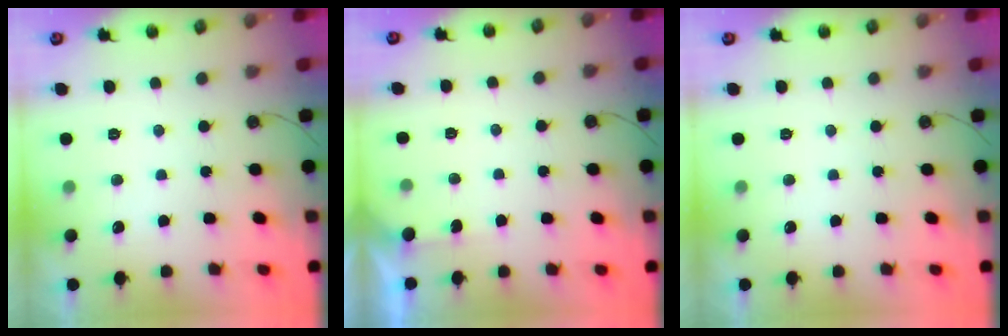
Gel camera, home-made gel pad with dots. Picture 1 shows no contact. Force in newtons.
{"total": 2.3, "press": 2.2, "slide": 0.3}
{"total": 0.0}